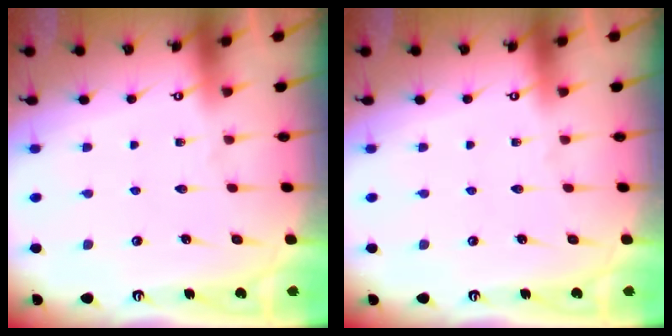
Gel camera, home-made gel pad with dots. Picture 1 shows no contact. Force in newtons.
{"total": 0.0}